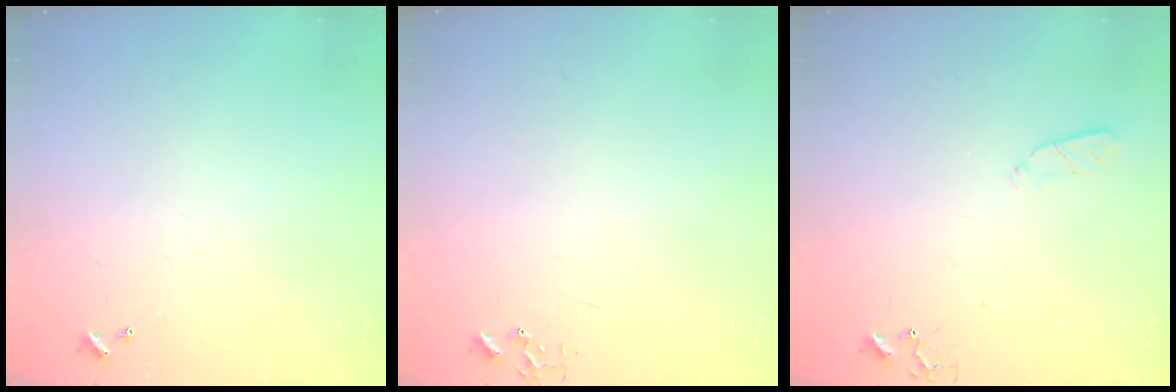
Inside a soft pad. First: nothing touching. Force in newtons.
{"total": 0.0}
{"total": 3.5, "press": 3.4, "slide": 0.5}